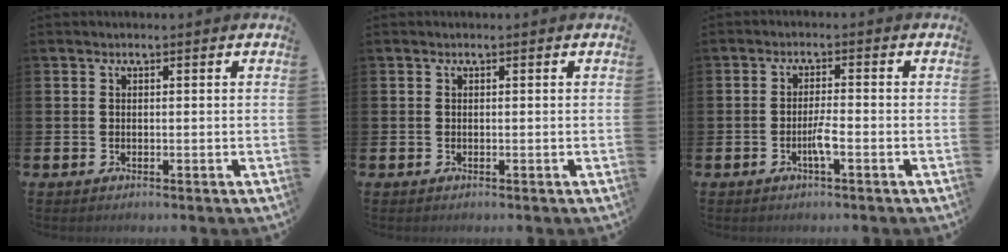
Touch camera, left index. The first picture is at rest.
{"total": 0.0}
{"total": 2.4, "force": [-1.3, 0.2, 2.0], "torque": [-0.039, 0.000, -0.023]}